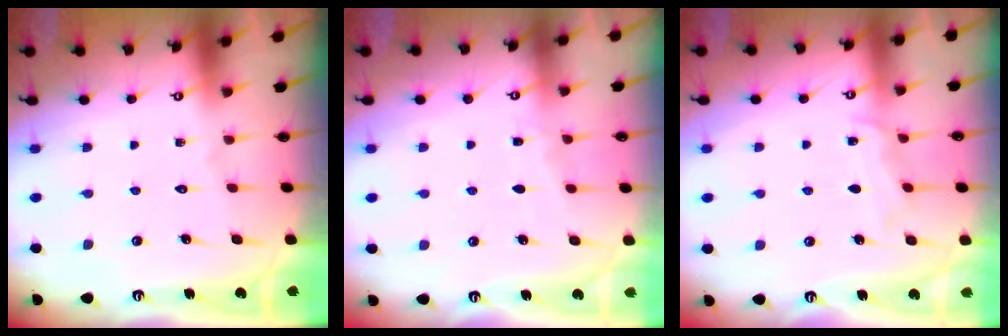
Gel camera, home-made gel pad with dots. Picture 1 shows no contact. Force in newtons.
{"total": 3.2, "press": 3.1, "slide": 0.3}
{"total": 5.6, "press": 5.6, "slide": 0.2}